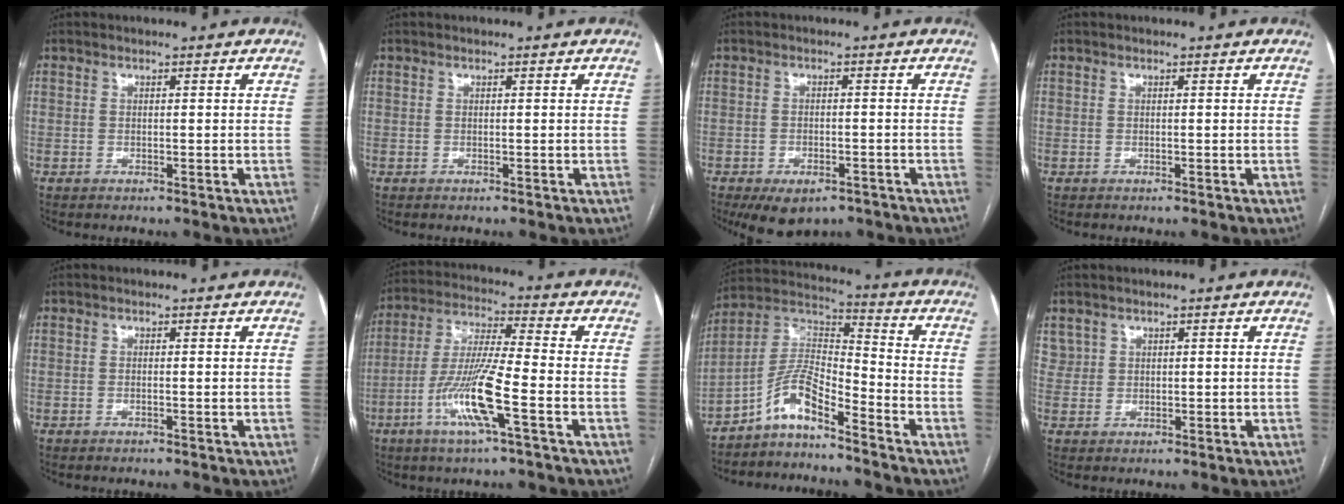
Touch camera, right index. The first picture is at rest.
{"total": 0.0}
{"total": 7.0, "force": [-4.8, 3.5, 3.7], "torque": [-0.055, -0.003, -0.067]}
{"total": 0.0}
{"total": 0.0}
{"total": 11.9, "force": [-4.5, 0.3, 11.0], "torque": [-0.222, -0.007, -0.090]}
{"total": 8.6, "force": [-6.2, 1.8, 5.6], "torque": [-0.120, 0.024, -0.123]}
{"total": 2.1, "force": [1.2, 1.7, -0.1], "torque": [0.015, 0.006, 0.016]}